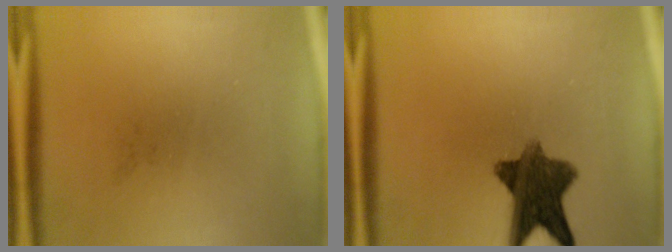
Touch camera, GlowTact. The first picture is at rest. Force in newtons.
{"total": 9.9}